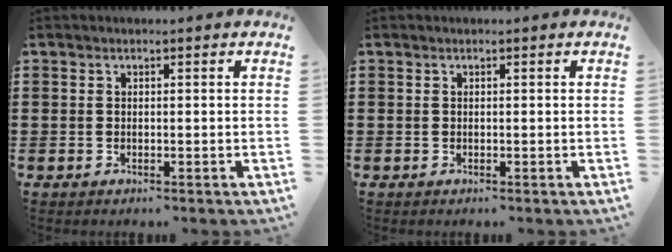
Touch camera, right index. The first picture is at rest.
{"total": 0.0}